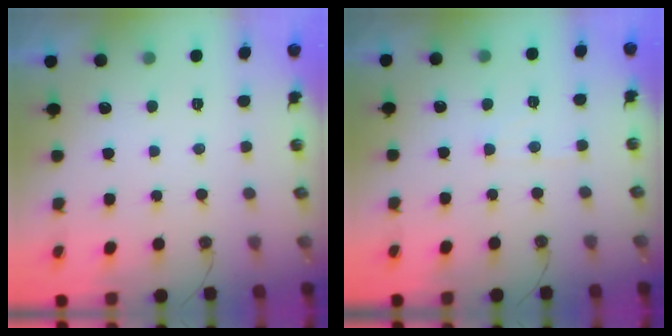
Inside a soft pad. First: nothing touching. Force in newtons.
{"total": 3.7, "press": 3.6, "slide": 0.6}